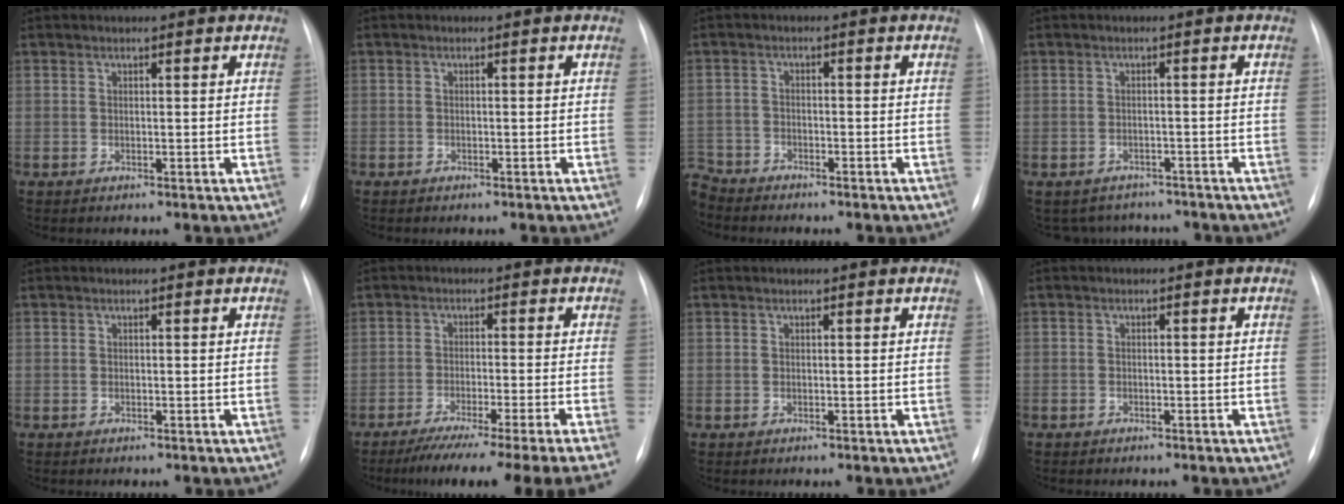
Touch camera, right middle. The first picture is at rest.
{"total": 0.5, "force": [-0.4, 0.3, 0.1], "torque": [-0.004, 0.002, -0.007]}
{"total": 5.2, "force": [-4.9, 1.7, 0.3], "torque": [0.001, -0.008, -0.092]}
{"total": 6.6, "force": [-5.9, 2.9, 0.2], "torque": [0.000, 0.015, -0.070]}
{"total": 0.0}
{"total": 15.8, "force": [-13.0, -1.8, 8.7], "torque": [-0.099, -0.040, -0.192]}
{"total": 0.0}
{"total": 3.8, "force": [-3.2, 2.0, 0.8], "torque": [-0.009, 0.000, -0.046]}